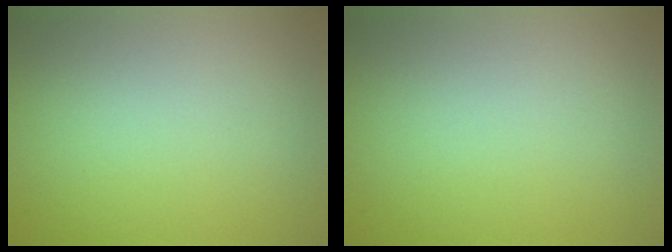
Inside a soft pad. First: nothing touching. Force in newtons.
{"total": 0.0}